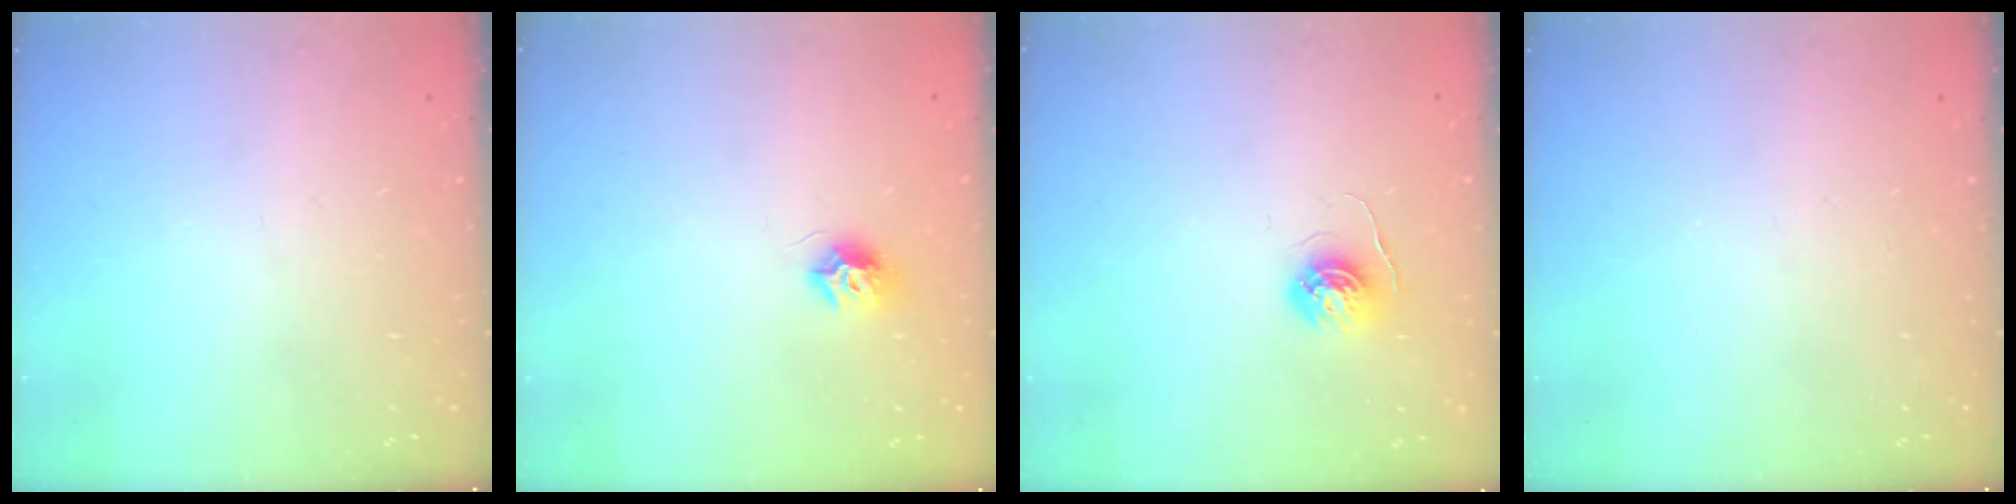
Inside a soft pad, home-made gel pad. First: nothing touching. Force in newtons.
{"total": 7.6, "press": 7.6, "slide": 0.4}
{"total": 4.3, "press": 4.3, "slide": 0.5}
{"total": 0.0}